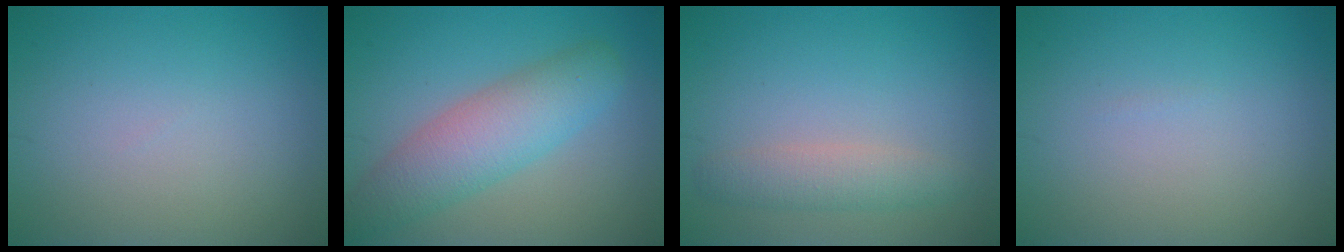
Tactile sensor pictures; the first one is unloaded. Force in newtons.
{"total": 5.6, "press": 5.6, "slide": 0.3}
{"total": 2.5, "press": 2.5, "slide": 0.1}
{"total": 0.0}